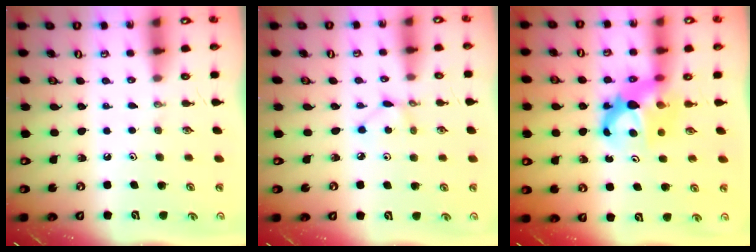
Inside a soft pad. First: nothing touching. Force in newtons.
{"total": 2.2, "press": 2.2, "slide": 0.1}
{"total": 7.1, "press": 7.1, "slide": 0.5}